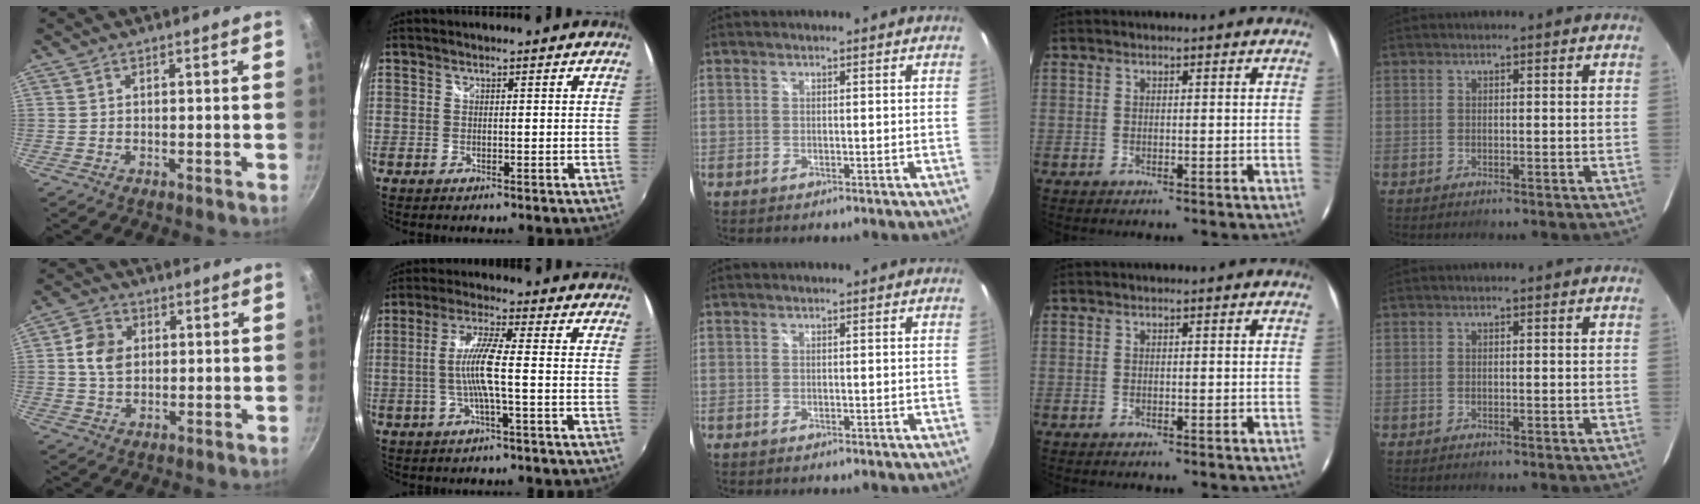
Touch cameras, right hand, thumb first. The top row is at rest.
{"thumb": {"total": 6.8, "force": [1.1, 5.3, 4.1], "torque": [-0.058, 0.006, 0.013]}, "index": {"total": 7.7, "force": [-1.3, 0.0, 7.6], "torque": [-0.156, 0.000, -0.024]}}